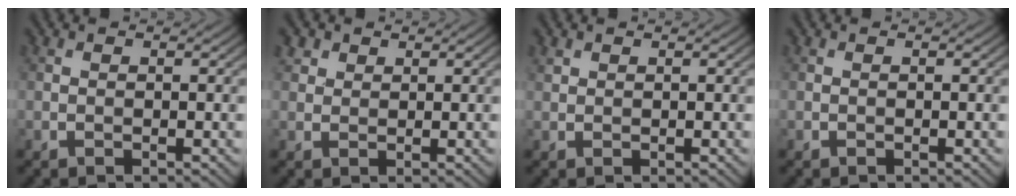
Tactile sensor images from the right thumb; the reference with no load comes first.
{"total": 2.3, "force": [1.5, 1.6, 0.6], "torque": [-0.017, -0.003, 0.036]}
{"total": 0.8, "force": [0.6, 0.4, 0.2], "torque": [-0.008, 0.001, 0.015]}
{"total": 0.0}